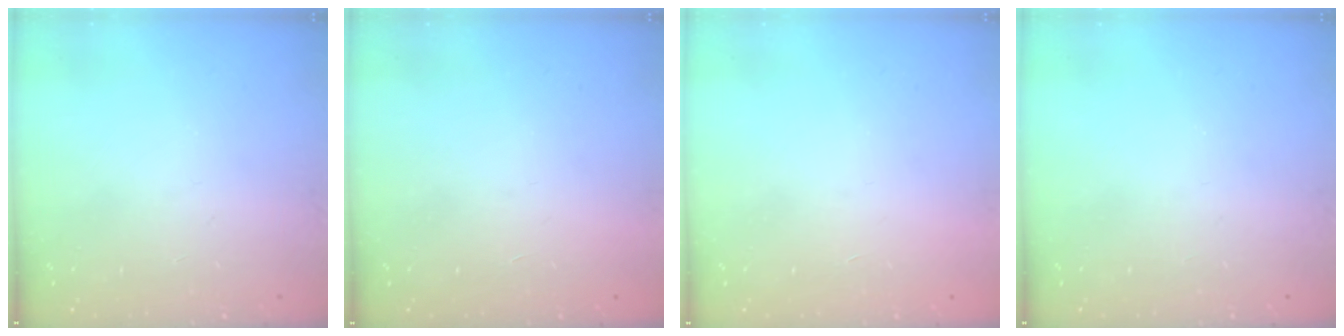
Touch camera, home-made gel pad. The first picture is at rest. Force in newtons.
{"total": 1.7, "press": 1.7, "slide": 0.1}
{"total": 1.7, "press": 1.7, "slide": 0.1}
{"total": 0.0}